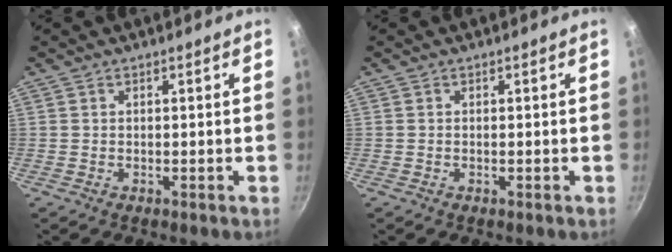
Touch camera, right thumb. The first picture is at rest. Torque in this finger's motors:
{"motor_torque": [-0.42, 0.04, 0.34, -0.21, -0.08]}